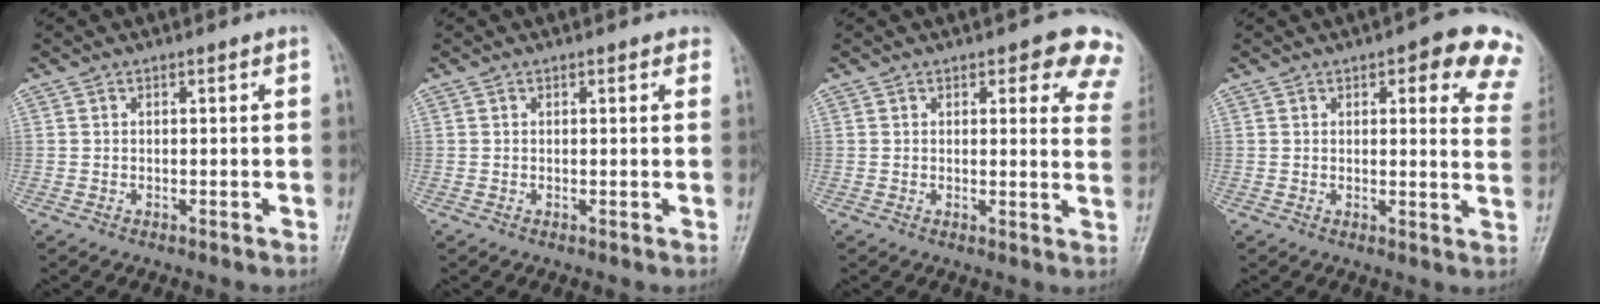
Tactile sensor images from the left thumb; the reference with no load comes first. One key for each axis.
{"total": 1.2, "fx": 0.7, "fy": 0.6, "fz": 0.8, "tx": -0.004, "ty": 0.000, "tz": 0.003}
{"total": 9.8, "fx": 6.8, "fy": 3.9, "fz": 5.9, "tx": -0.019, "ty": -0.028, "tz": 0.056}
{"total": 12.5, "fx": 7.5, "fy": 4.3, "fz": 9.1, "tx": -0.061, "ty": -0.027, "tz": 0.067}